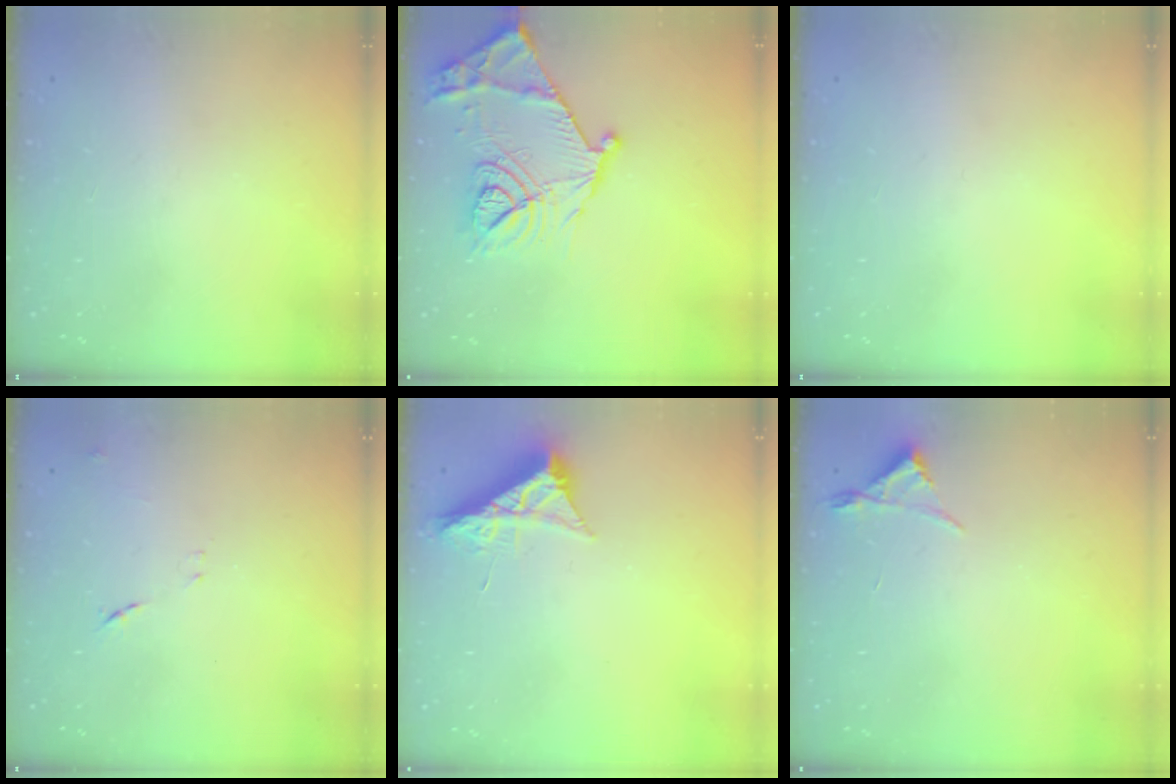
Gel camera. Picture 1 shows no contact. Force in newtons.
{"total": 19.0, "press": 19.0, "slide": 0.7}
{"total": 0.0}
{"total": 7.2, "press": 7.2, "slide": 0.6}
{"total": 8.4, "press": 8.4, "slide": 0.4}
{"total": 4.2, "press": 4.1, "slide": 0.5}